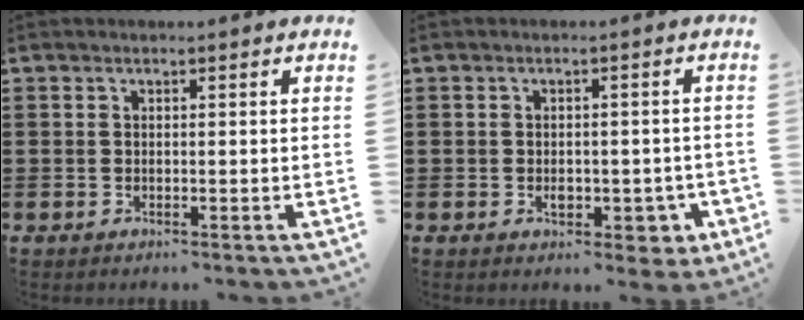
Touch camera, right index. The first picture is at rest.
{"total": 3.5, "force": [-0.9, 2.3, 2.4], "torque": [-0.033, -0.003, -0.020]}